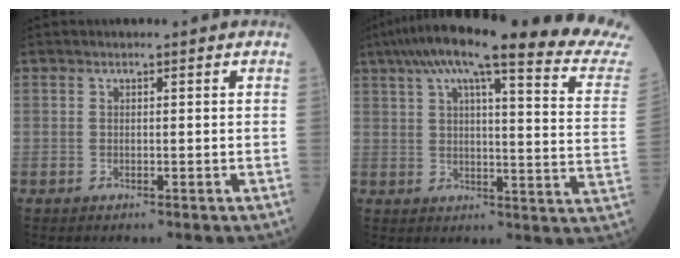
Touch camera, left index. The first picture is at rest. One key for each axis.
{"total": 26.5, "fx": 22.7, "fy": 0.9, "fz": 13.7, "tx": -0.199, "ty": -0.042, "tz": 0.269}